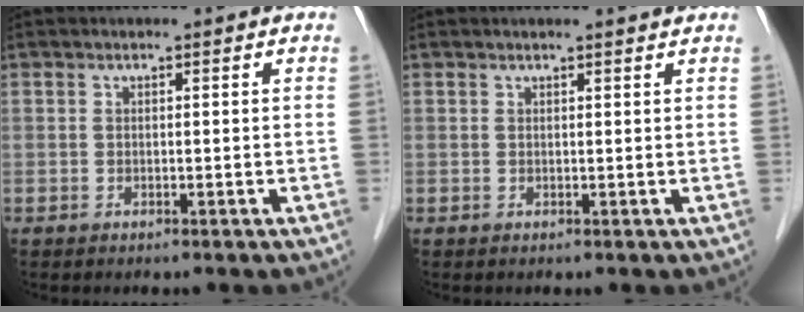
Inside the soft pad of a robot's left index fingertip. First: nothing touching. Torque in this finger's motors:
{"motor_torque": [0.19, -0.42, 0.06, 0.01]}